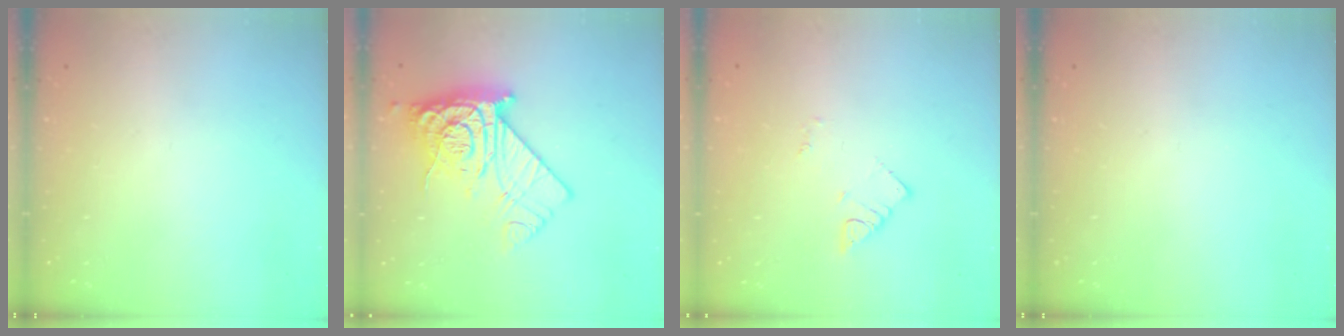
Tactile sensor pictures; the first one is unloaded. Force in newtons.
{"total": 12.2, "press": 12.1, "slide": 1.4}
{"total": 2.7, "press": 2.7, "slide": 0.4}
{"total": 0.0}